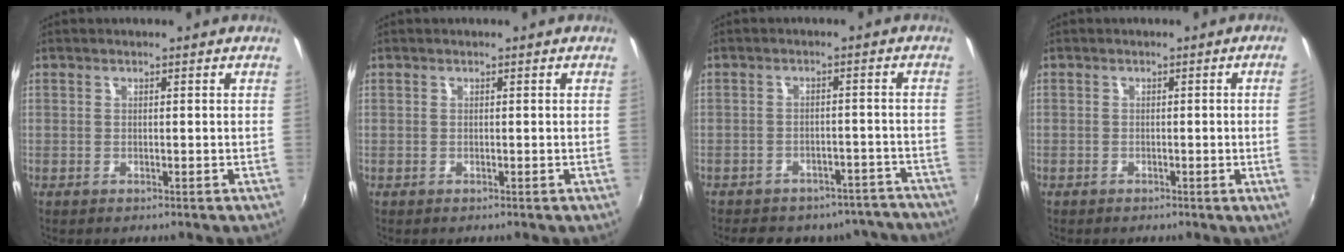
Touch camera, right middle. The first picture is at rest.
{"total": 0.0}
{"total": 17.2, "force": [-15.0, 7.2, 4.5], "torque": [-0.097, 0.027, -0.167]}
{"total": 2.7, "force": [-0.3, -1.5, 2.2], "torque": [-0.036, -0.014, 0.001]}